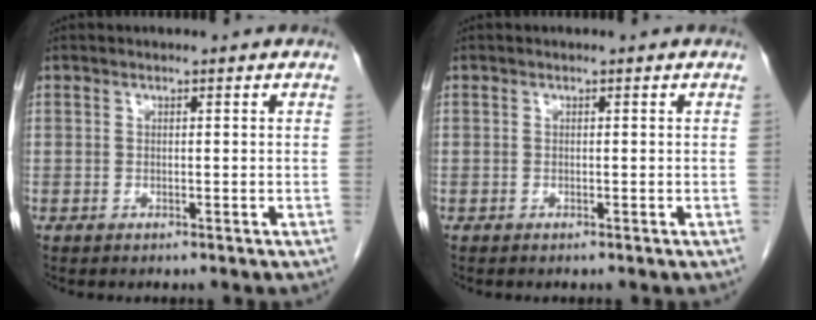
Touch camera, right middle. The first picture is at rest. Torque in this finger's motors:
{"motor_torque": [0.37, -0.37, 0.01, -0.06]}